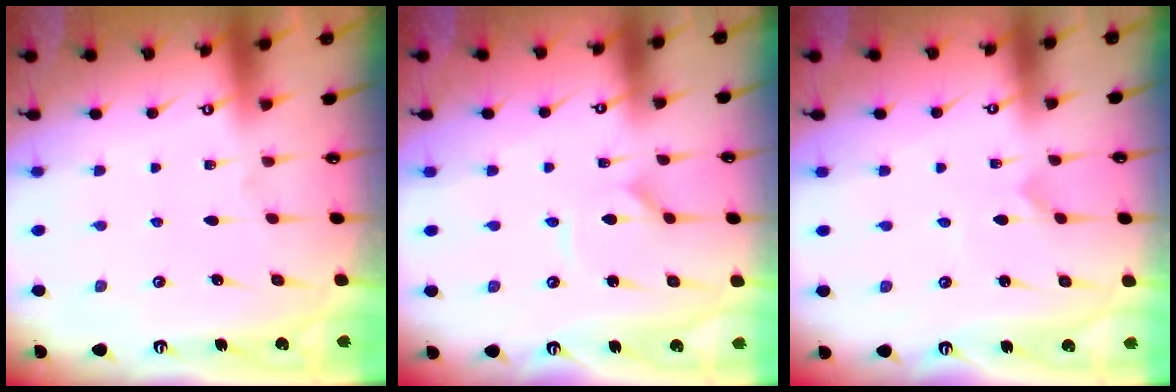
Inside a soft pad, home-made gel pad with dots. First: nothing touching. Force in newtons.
{"total": 1.5, "press": 1.5, "slide": 0.1}
{"total": 0.0}